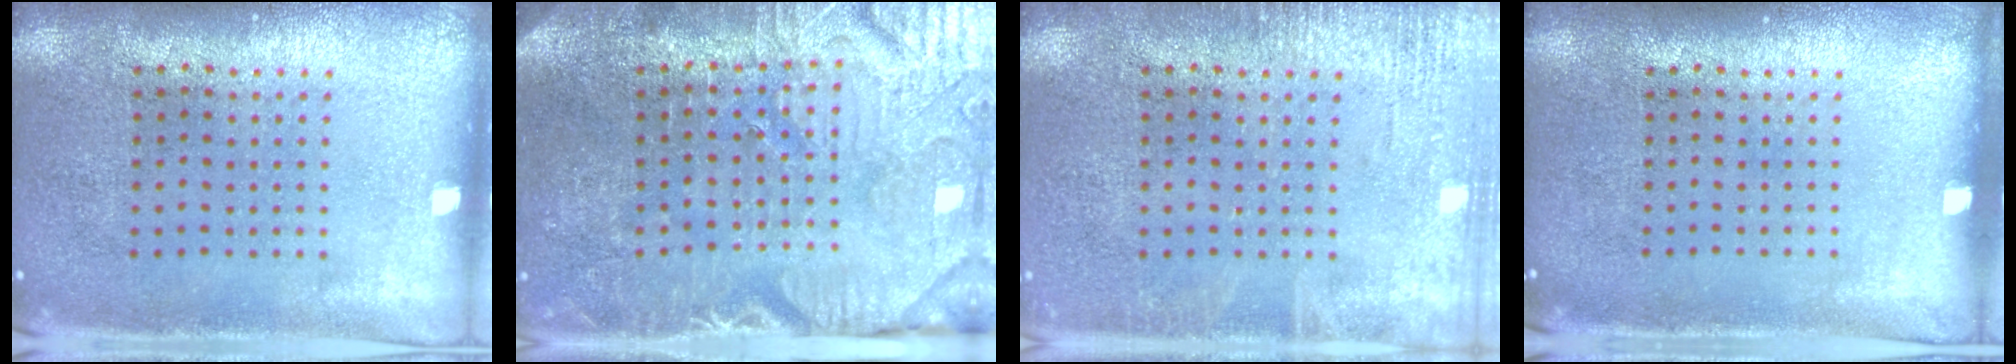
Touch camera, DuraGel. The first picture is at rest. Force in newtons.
{"total": 4.0, "press": 3.9, "slide": 0.8}
{"total": 2.2, "press": 2.2, "slide": 0.3}
{"total": 0.0}